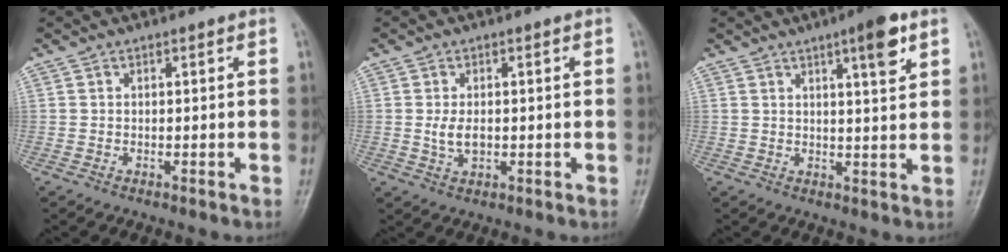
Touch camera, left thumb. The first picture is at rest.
{"total": 3.5, "force": [0.0, 2.1, 2.8], "torque": [-0.054, -0.004, 0.002]}
{"total": 6.5, "force": [3.5, 1.1, 5.3], "torque": [-0.071, -0.018, 0.050]}